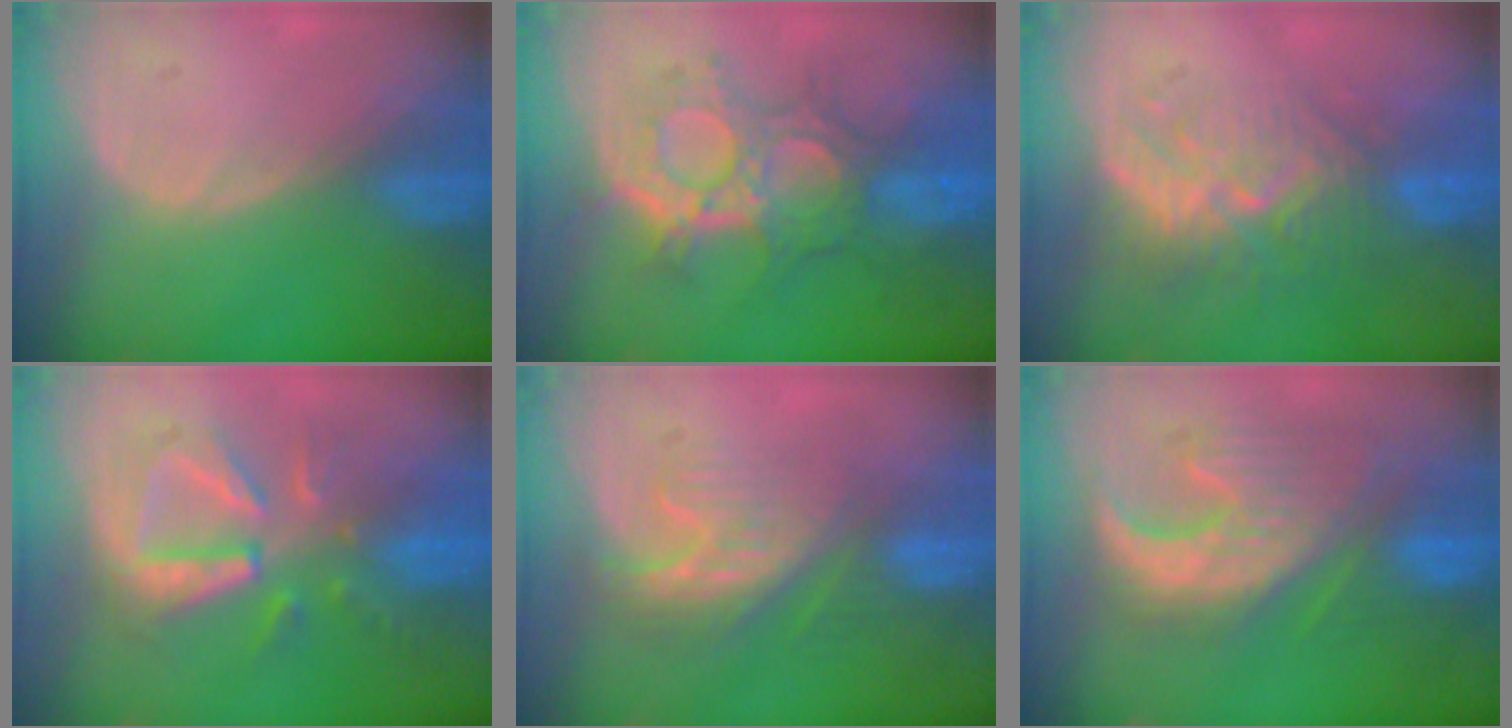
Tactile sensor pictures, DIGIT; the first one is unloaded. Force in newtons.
{"total": 9.4, "press": 9.4, "slide": 1.1}
{"total": 8.8, "press": 8.4, "slide": 2.7}
{"total": 9.0, "press": 8.6, "slide": 2.4}
{"total": 8.2, "press": 7.3, "slide": 3.6}
{"total": 10.8, "press": 10.5, "slide": 2.8}